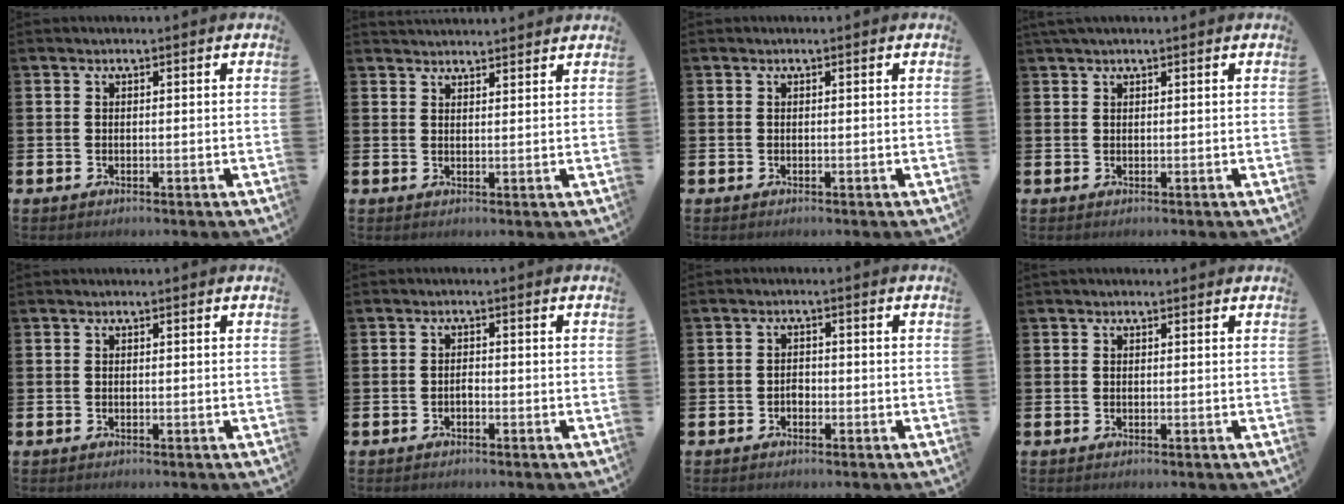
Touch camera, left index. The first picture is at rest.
{"total": 2.5, "force": [2.5, 0.2, 0.0], "torque": [0.006, -0.013, 0.043]}
{"total": 0.0}
{"total": 1.1, "force": [1.0, 0.0, 0.6], "torque": [-0.010, 0.001, 0.016]}
{"total": 0.0}
{"total": 0.8, "force": [-0.6, 0.4, 0.3], "torque": [-0.003, -0.003, -0.012]}
{"total": 1.3, "force": [-0.7, 1.0, 0.5], "torque": [-0.007, -0.001, -0.015]}
{"total": 0.0}